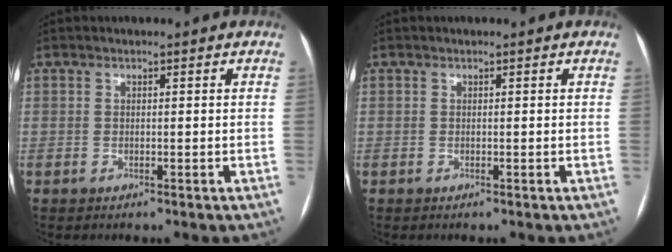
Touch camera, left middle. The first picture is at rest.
{"total": 0.0}